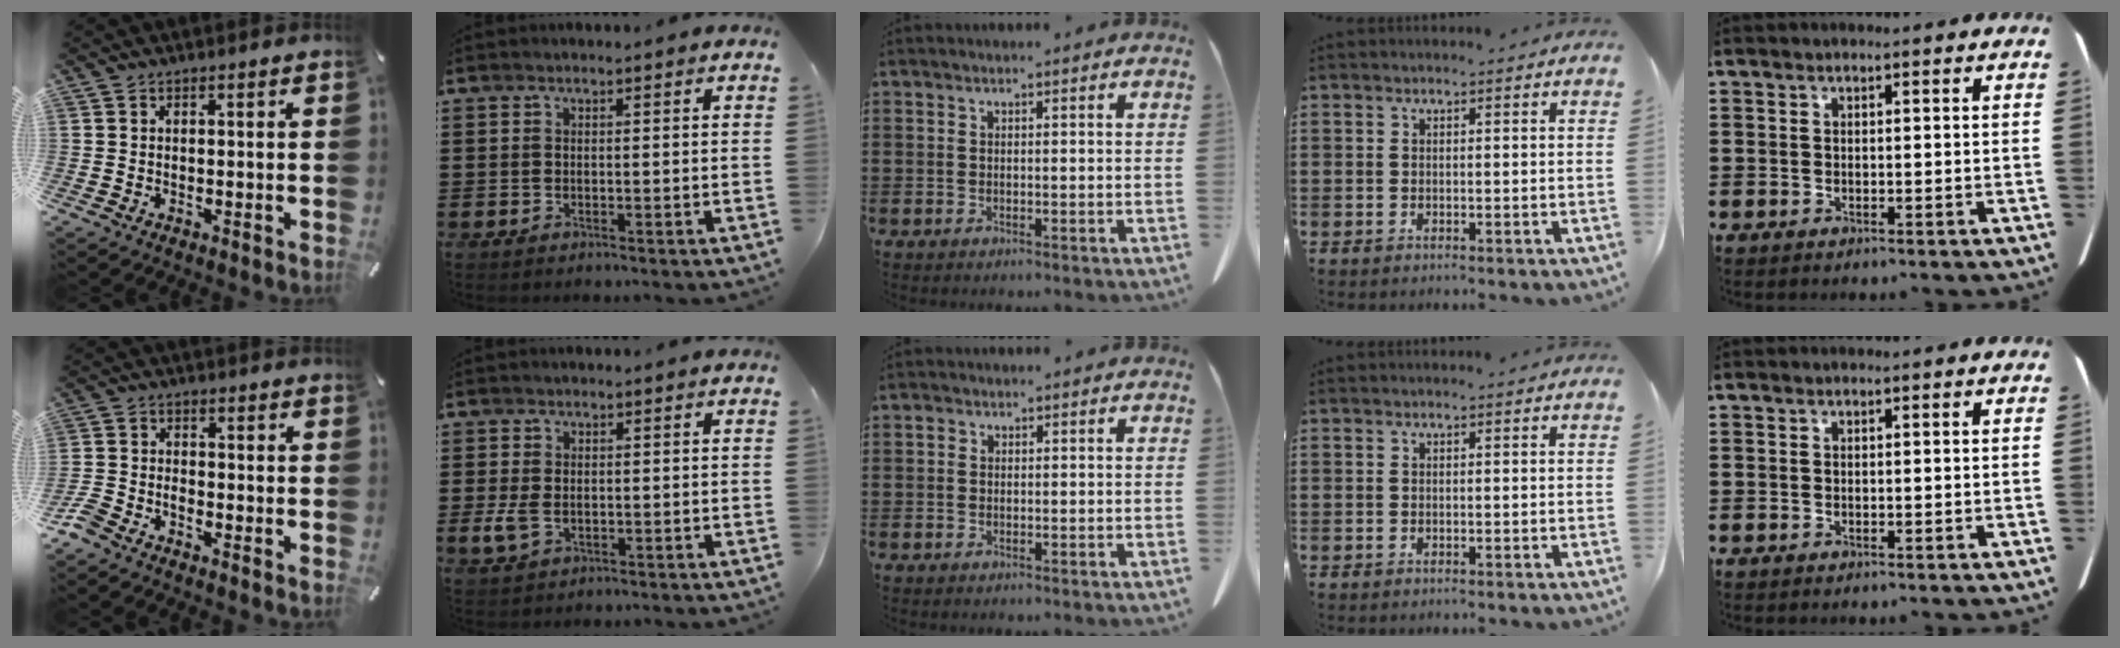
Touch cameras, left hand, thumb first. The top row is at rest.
{"thumb": {"total": 4.2, "force": [-3.6, 1.5, 1.6], "torque": [-0.058, 0.002, -0.076]}, "index": {"total": 2.8, "force": [-0.4, 1.7, 2.1], "torque": [-0.065, -0.006, -0.013]}, "middle": {"total": 0.7, "force": [0.1, 0.6, 0.3], "torque": [-0.009, 0.003, 0.001]}}